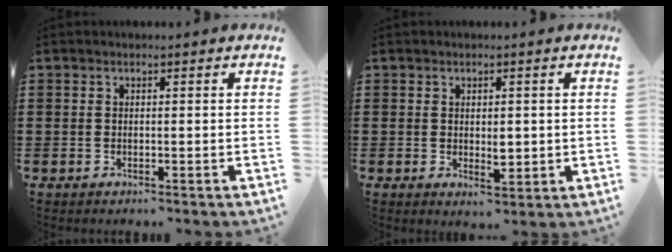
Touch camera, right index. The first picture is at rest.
{"total": 2.7, "force": [0.0, 1.6, 2.2], "torque": [-0.026, -0.003, -0.002]}